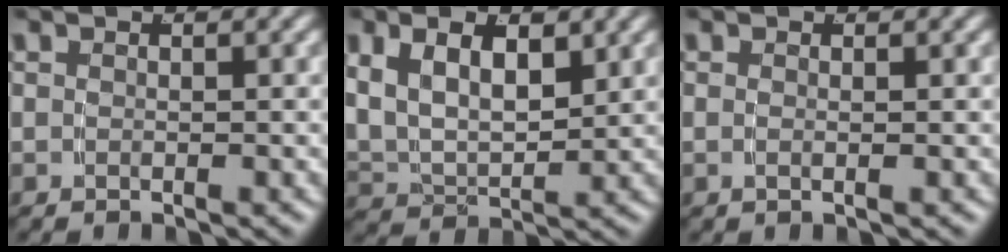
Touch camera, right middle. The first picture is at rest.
{"total": 8.7, "force": [1.5, 6.7, 5.3], "torque": [-0.112, -0.006, 0.021]}
{"total": 0.6, "force": [0.1, -0.1, 0.6], "torque": [-0.011, -0.003, 0.003]}